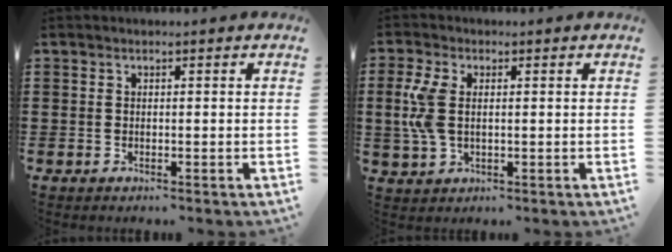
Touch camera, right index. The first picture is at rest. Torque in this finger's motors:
{"motor_torque": [0.95, 0.79, 0.49, 0.12]}